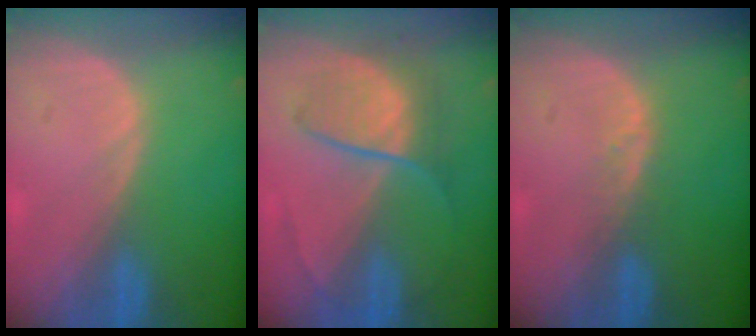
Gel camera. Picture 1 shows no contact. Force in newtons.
{"total": 6.4, "press": 6.4, "slide": 0.7}
{"total": 1.7, "press": 1.7, "slide": 0.1}